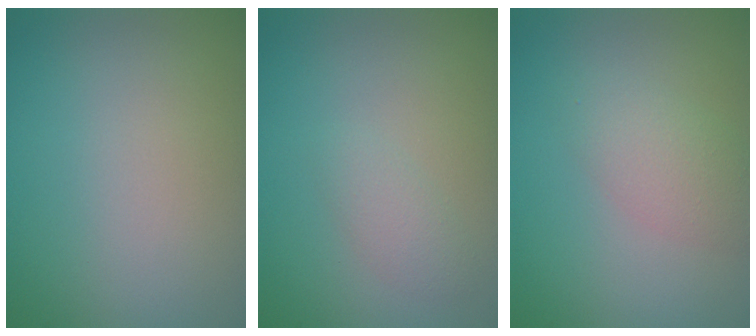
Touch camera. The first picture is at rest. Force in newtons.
{"total": 1.4, "press": 1.4, "slide": 0.1}
{"total": 2.7, "press": 2.7, "slide": 0.1}